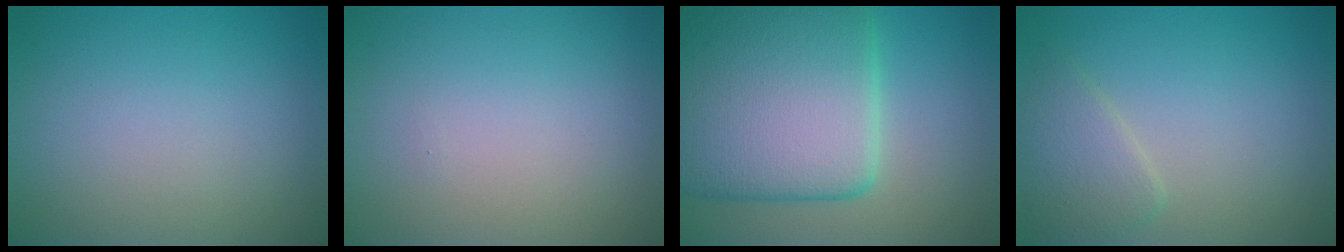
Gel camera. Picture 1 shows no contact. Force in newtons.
{"total": 0.0}
{"total": 12.9, "press": 12.9, "slide": 0.7}
{"total": 2.5, "press": 2.5, "slide": 0.0}